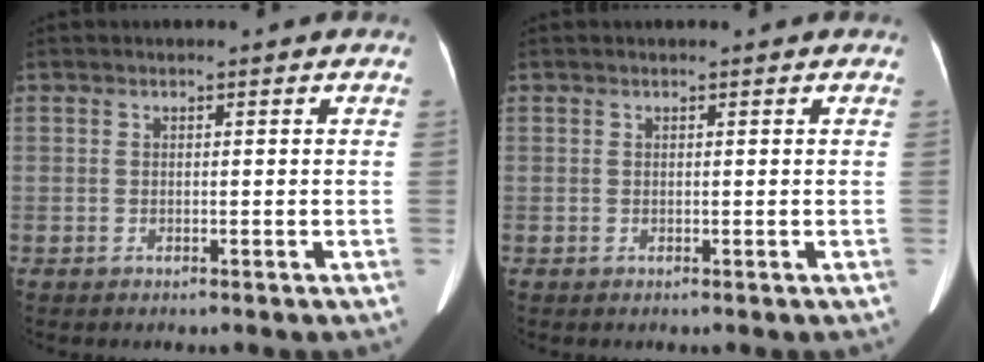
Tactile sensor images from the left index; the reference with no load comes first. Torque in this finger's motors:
{"motor_torque": [-0.06, 0.26, -0.08, 0.00]}